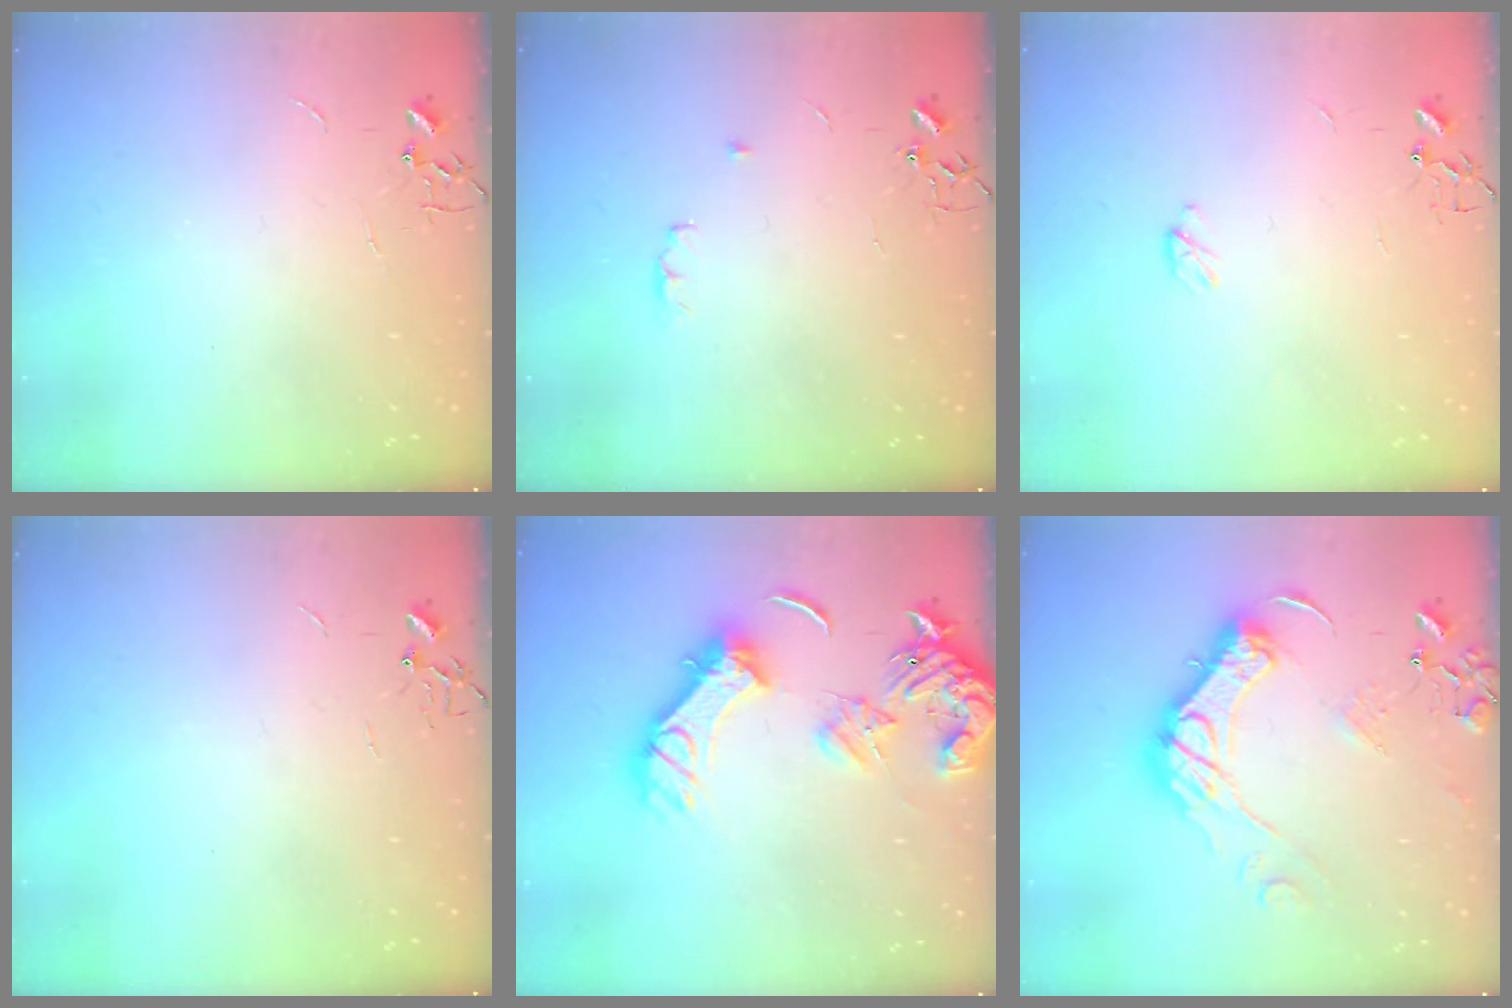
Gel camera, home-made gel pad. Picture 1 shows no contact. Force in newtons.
{"total": 4.7, "press": 4.6, "slide": 0.8}
{"total": 3.3, "press": 3.2, "slide": 0.4}
{"total": 0.0}
{"total": 18.2, "press": 18.1, "slide": 2.0}
{"total": 17.8, "press": 17.8, "slide": 1.3}